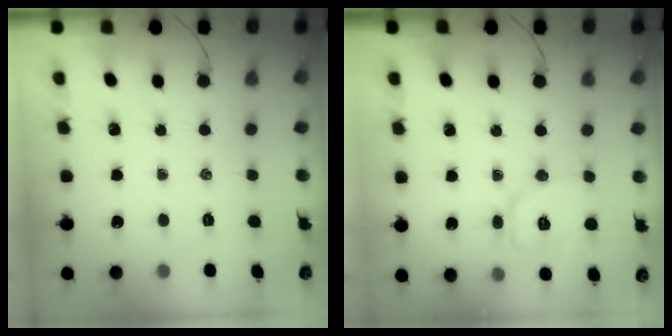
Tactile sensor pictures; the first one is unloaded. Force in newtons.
{"total": 9.0, "press": 9.0, "slide": 0.2}